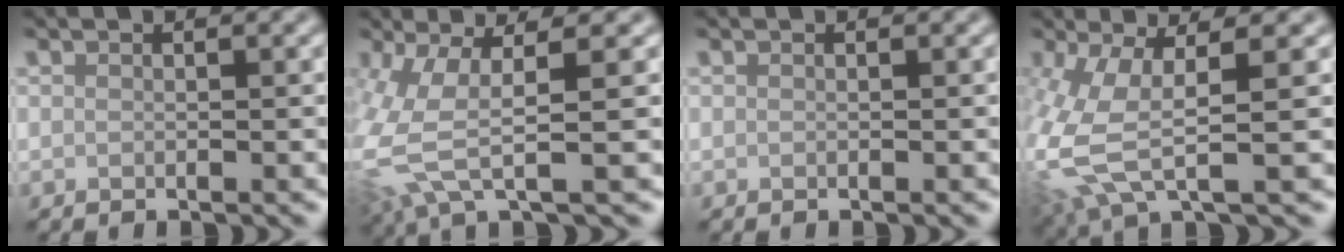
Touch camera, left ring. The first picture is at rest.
{"total": 6.1, "force": [-0.4, 1.7, 5.9], "torque": [-0.146, -0.009, -0.007]}
{"total": 0.0}
{"total": 6.6, "force": [-0.1, 2.0, 6.3], "torque": [-0.154, -0.008, -0.002]}